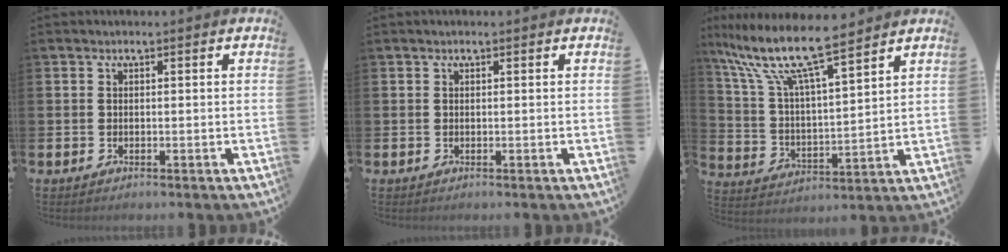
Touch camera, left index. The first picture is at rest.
{"total": 0.0}
{"total": 10.9, "force": [9.4, 1.5, 5.4], "torque": [-0.141, -0.056, 0.158]}